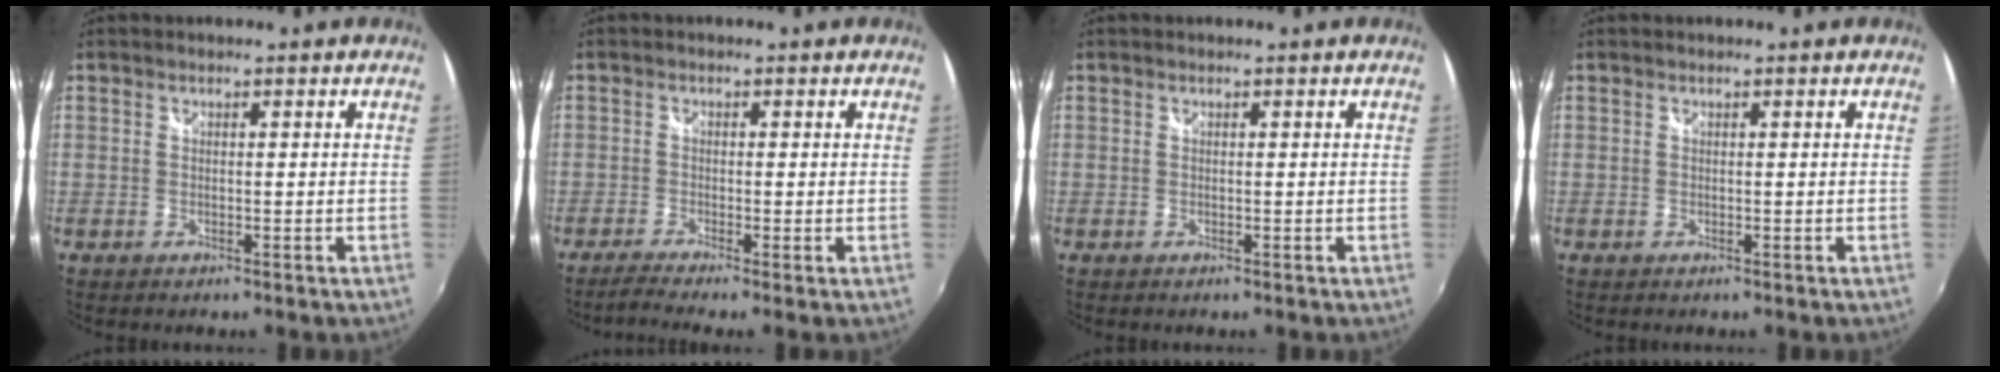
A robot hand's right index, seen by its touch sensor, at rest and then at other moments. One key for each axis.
{"total": 2.3, "fx": -1.7, "fy": -0.5, "fz": 1.4, "tx": -0.040, "ty": -0.009, "tz": -0.043}
{"total": 0.0}
{"total": 0.0}